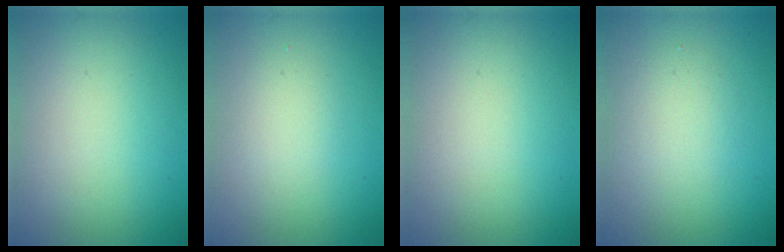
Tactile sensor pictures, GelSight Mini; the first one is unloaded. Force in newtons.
{"total": 1.5, "press": 1.5, "slide": 0.2}
{"total": 0.0}
{"total": 2.2, "press": 2.2, "slide": 0.1}